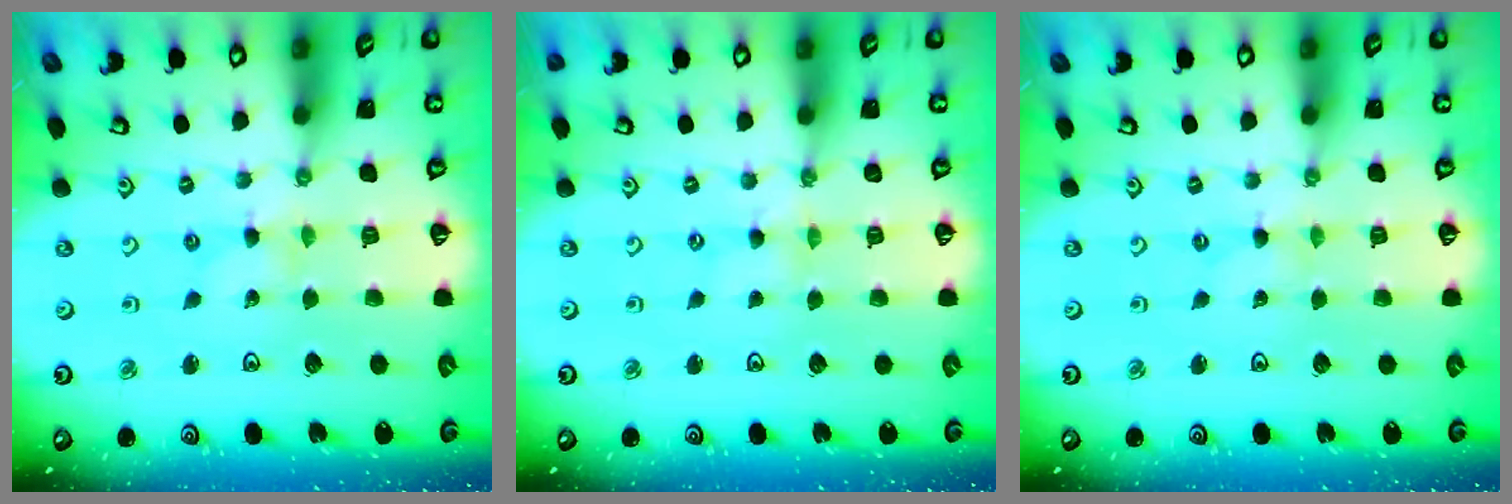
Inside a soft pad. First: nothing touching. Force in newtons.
{"total": 0.0}
{"total": 0.0}